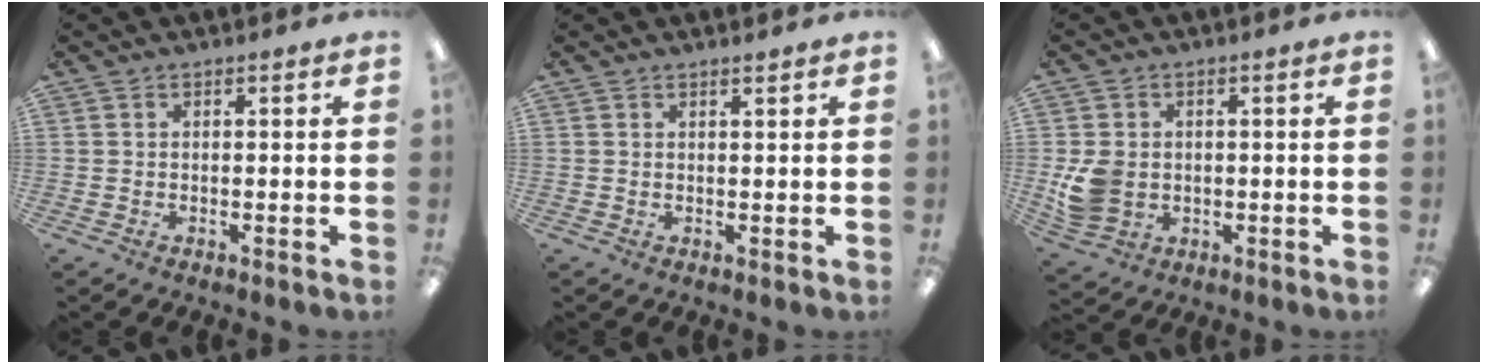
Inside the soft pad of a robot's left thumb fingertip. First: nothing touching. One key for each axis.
{"total": 1.0, "fx": 0.9, "fy": -0.1, "fz": 0.4, "tx": -0.009, "ty": -0.003, "tz": 0.017}
{"total": 7.2, "fx": -0.2, "fy": 6.1, "fz": 3.8, "tx": -0.083, "ty": 0.007, "tz": 0.002}